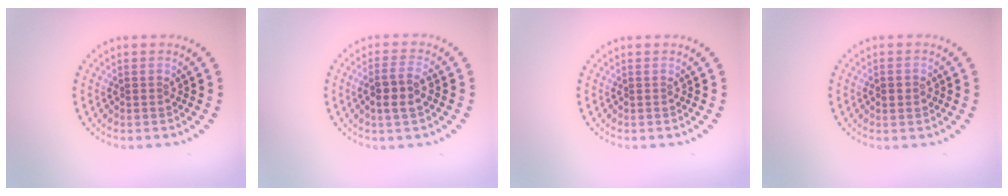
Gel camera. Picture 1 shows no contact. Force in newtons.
{"total": 2.5, "press": 2.3, "slide": 0.9}
{"total": 0.0}
{"total": 1.5, "press": 1.5, "slide": 0.1}